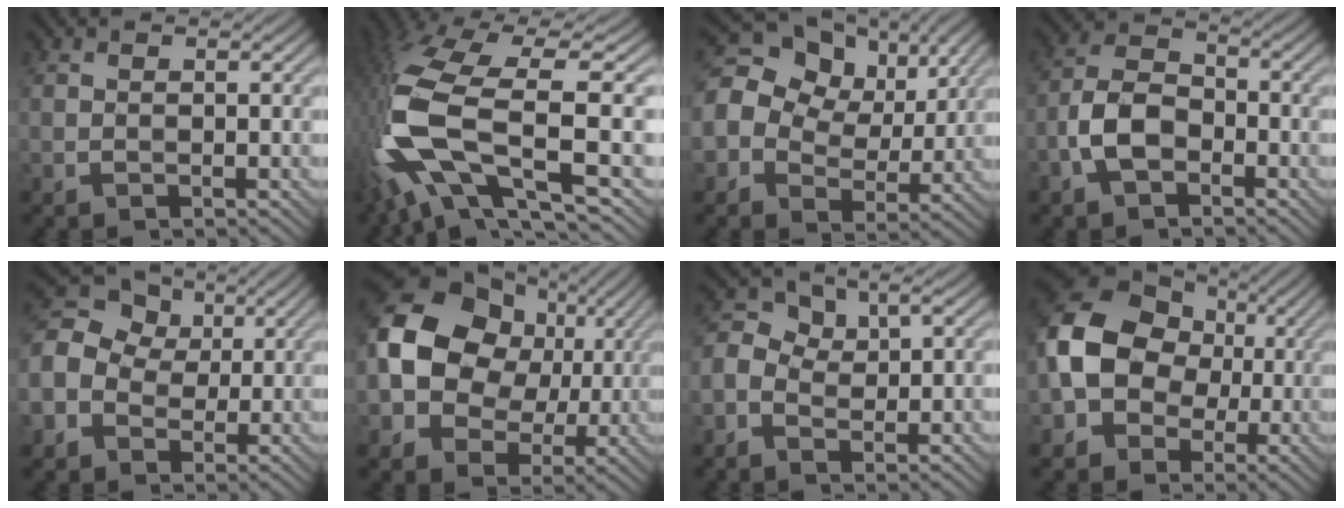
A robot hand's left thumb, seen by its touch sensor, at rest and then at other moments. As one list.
[{"total": 15.6, "force": [-2.7, 5.3, 14.5], "torque": [-0.348, -0.004, -0.043]}, {"total": 15.1, "force": [4.5, 11.9, 8.1], "torque": [-0.217, 0.044, 0.084]}, {"total": 6.4, "force": [-2.9, 3.7, 4.3], "torque": [-0.091, 0.010, -0.065]}, {"total": 13.6, "force": [0.4, 11.9, 6.6], "torque": [-0.199, 0.033, -0.021]}, {"total": 13.8, "force": [1.5, 11.1, 8.1], "torque": [-0.185, 0.015, 0.011]}, {"total": 3.7, "force": [0.0, 2.6, 2.7], "torque": [-0.060, 0.010, -0.004]}, {"total": 12.5, "force": [-0.6, 10.0, 7.4], "torque": [-0.164, -0.002, -0.029]}]